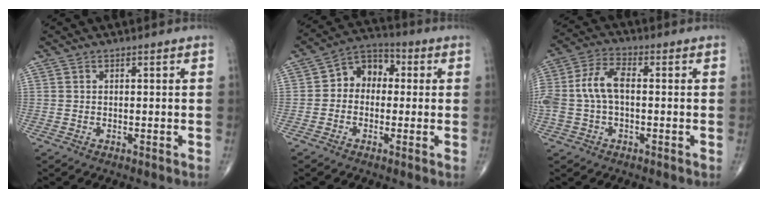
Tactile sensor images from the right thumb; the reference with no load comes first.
{"total": 8.0, "force": [0.4, 6.1, 5.1], "torque": [-0.045, 0.031, -0.010]}
{"total": 9.5, "force": [-0.2, 5.3, 7.8], "torque": [-0.180, 0.030, -0.007]}